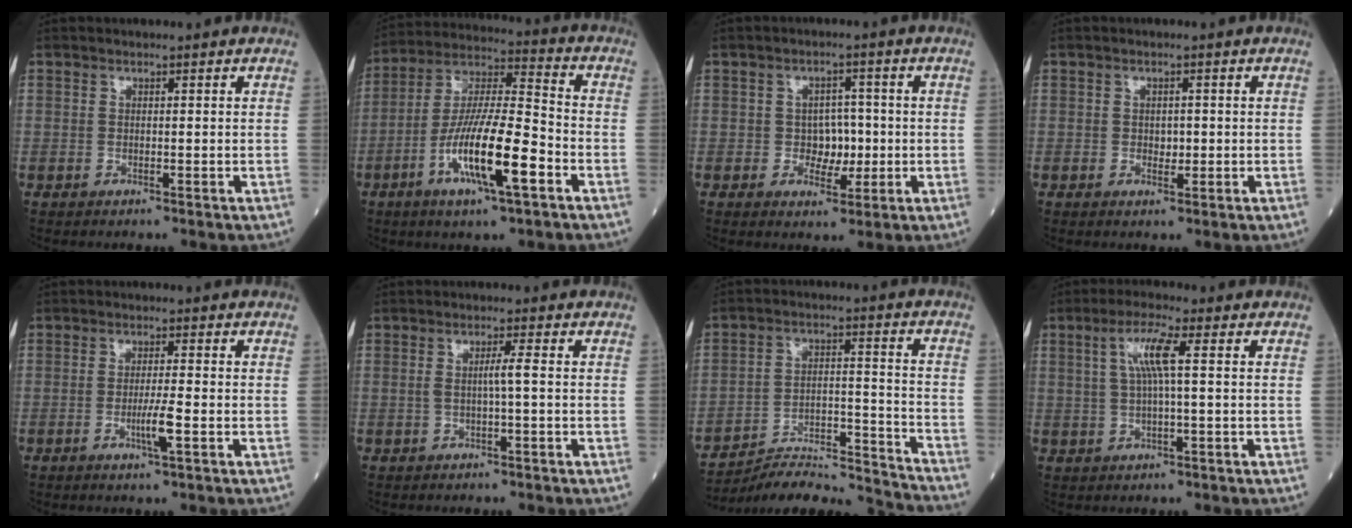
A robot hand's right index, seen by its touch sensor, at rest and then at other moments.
{"total": 15.1, "force": [-5.8, 2.1, 13.8], "torque": [-0.264, -0.007, -0.105]}
{"total": 4.4, "force": [-0.6, 3.1, 3.1], "torque": [-0.039, 0.007, -0.007]}
{"total": 1.8, "force": [-0.2, 1.1, 1.4], "torque": [-0.019, 0.002, -0.002]}
{"total": 3.6, "force": [-1.2, -0.2, 3.4], "torque": [-0.064, -0.005, -0.023]}
{"total": 2.3, "force": [-0.2, -0.3, 2.3], "torque": [-0.040, 0.001, -0.004]}
{"total": 16.4, "force": [-16.2, -0.9, 2.2], "torque": [-0.032, 0.024, -0.251]}
{"total": 5.4, "force": [1.2, 0.1, 5.3], "torque": [-0.106, 0.010, 0.025]}